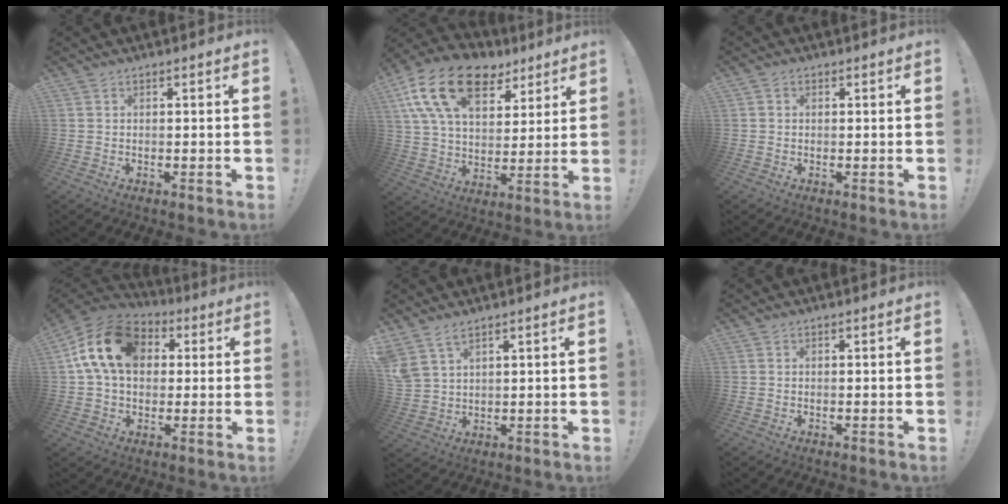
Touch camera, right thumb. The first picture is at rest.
{"total": 20.4, "force": [10.5, 12.0, 12.7], "torque": [-0.214, -0.050, 0.189]}
{"total": 0.7, "force": [0.0, 0.7, 0.3], "torque": [0.003, -0.001, -0.002]}
{"total": 17.7, "force": [4.6, 12.7, 11.5], "torque": [-0.192, 0.007, 0.087]}
{"total": 5.7, "force": [4.3, 2.3, 3.0], "torque": [-0.063, -0.015, 0.085]}
{"total": 0.0}